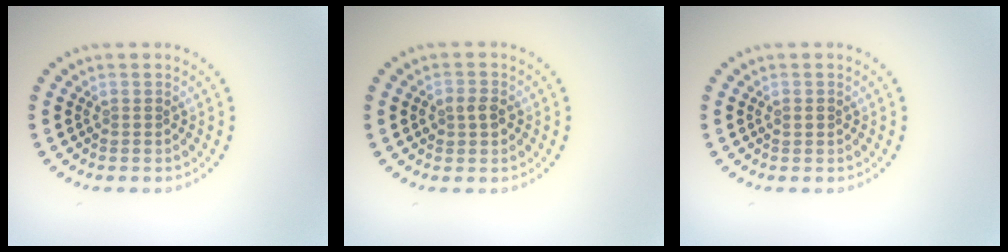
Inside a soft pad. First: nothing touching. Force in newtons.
{"total": 1.8, "press": 1.8, "slide": 0.1}
{"total": 0.9, "press": 0.9, "slide": 0.0}